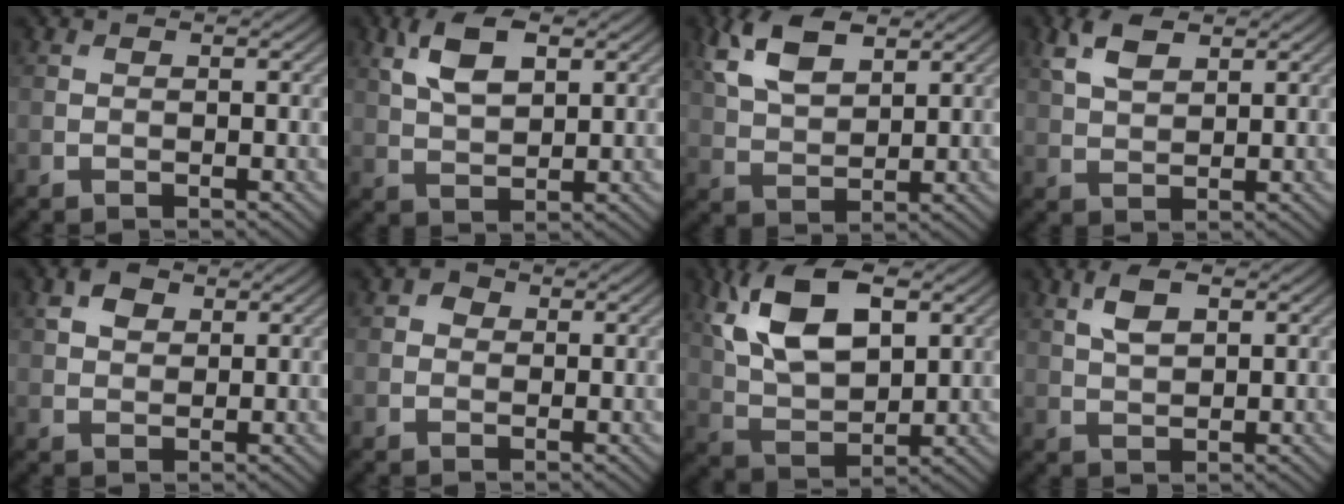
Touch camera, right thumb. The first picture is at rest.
{"total": 6.3, "force": [2.7, 3.0, 4.8], "torque": [-0.108, 0.003, 0.052]}
{"total": 7.9, "force": [4.0, 4.1, 5.6], "torque": [-0.133, 0.007, 0.079]}
{"total": 4.7, "force": [2.6, 2.2, 3.2], "torque": [-0.082, 0.007, 0.054]}
{"total": 3.1, "force": [1.5, 2.1, 1.8], "torque": [-0.041, 0.004, 0.025]}
{"total": 1.4, "force": [0.3, 1.2, 0.5], "torque": [-0.007, 0.000, -0.002]}
{"total": 12.2, "force": [4.6, 6.3, 9.4], "torque": [-0.203, 0.011, 0.089]}
{"total": 4.0, "force": [1.8, 1.8, 3.0], "torque": [-0.071, 0.004, 0.036]}